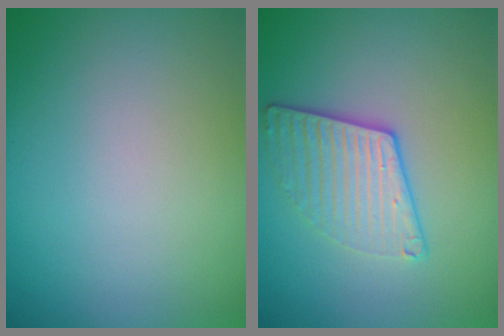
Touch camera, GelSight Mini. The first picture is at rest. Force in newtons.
{"total": 3.1, "press": 2.7, "slide": 1.4}